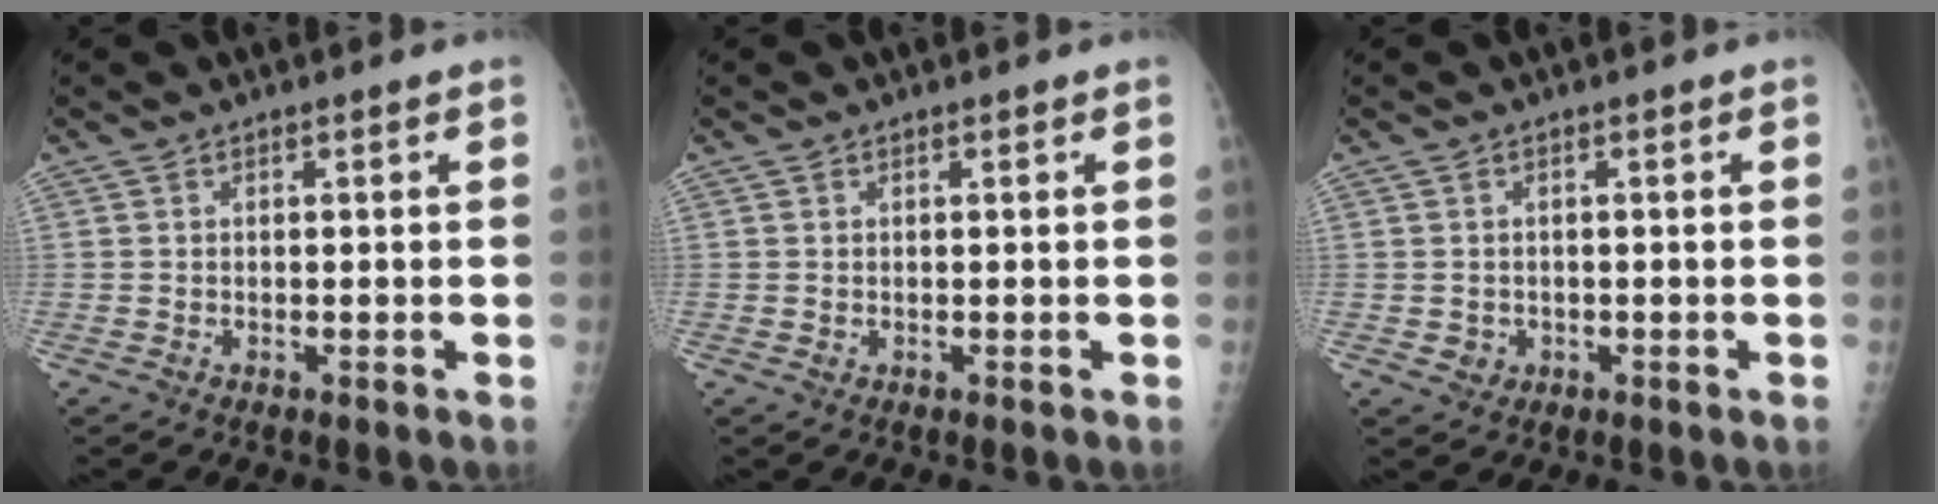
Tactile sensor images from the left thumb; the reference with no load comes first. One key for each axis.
{"total": 0.5, "fx": 0.3, "fy": 0.4, "fz": 0.2, "tx": 0.003, "ty": -0.001, "tz": 0.004}
{"total": 1.9, "fx": -0.3, "fy": 1.8, "fz": 0.5, "tx": -0.002, "ty": 0.003, "tz": 0.002}